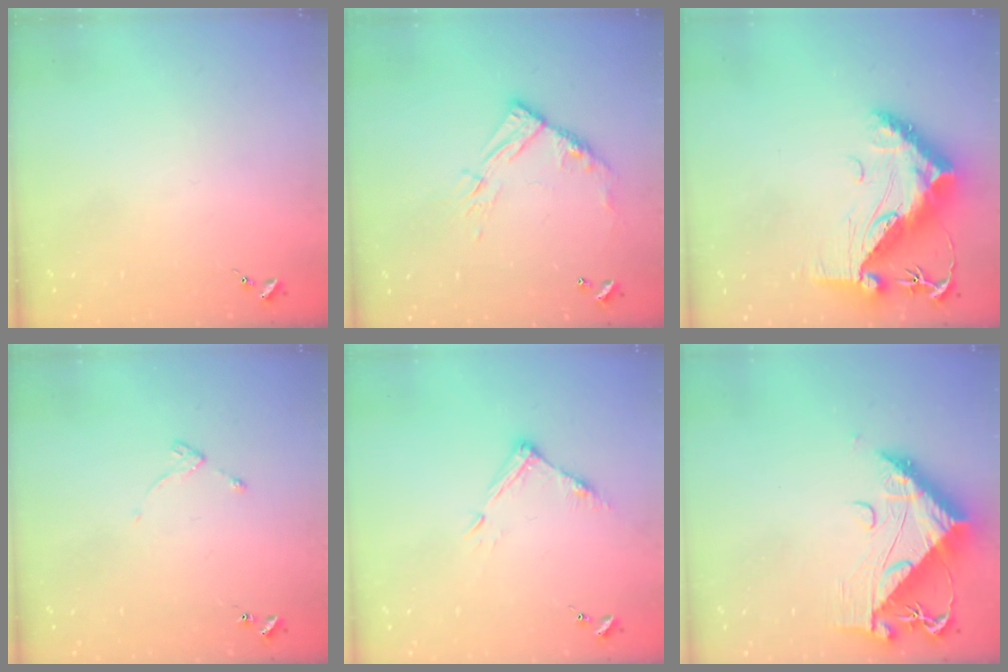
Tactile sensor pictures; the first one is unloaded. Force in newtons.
{"total": 11.8, "press": 11.7, "slide": 1.0}
{"total": 19.4, "press": 19.3, "slide": 1.7}
{"total": 4.3, "press": 4.2, "slide": 0.6}
{"total": 8.0, "press": 8.0, "slide": 0.4}
{"total": 13.0, "press": 12.9, "slide": 1.3}